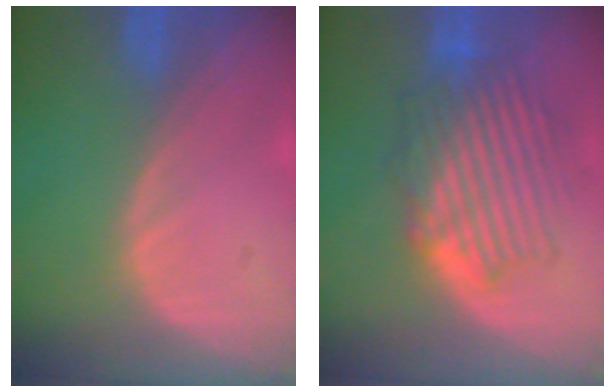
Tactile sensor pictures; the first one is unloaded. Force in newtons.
{"total": 8.6, "press": 8.3, "slide": 2.0}